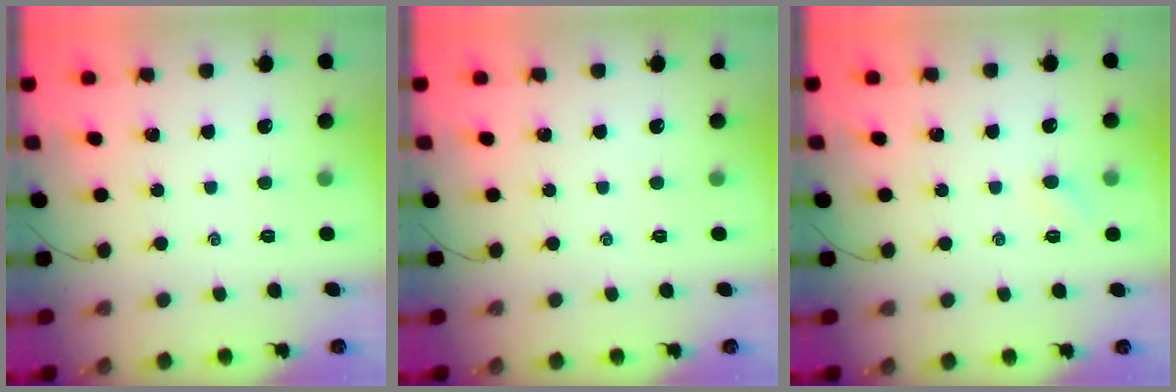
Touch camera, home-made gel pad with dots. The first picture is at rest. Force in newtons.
{"total": 0.0}
{"total": 2.4, "press": 2.3, "slide": 0.7}